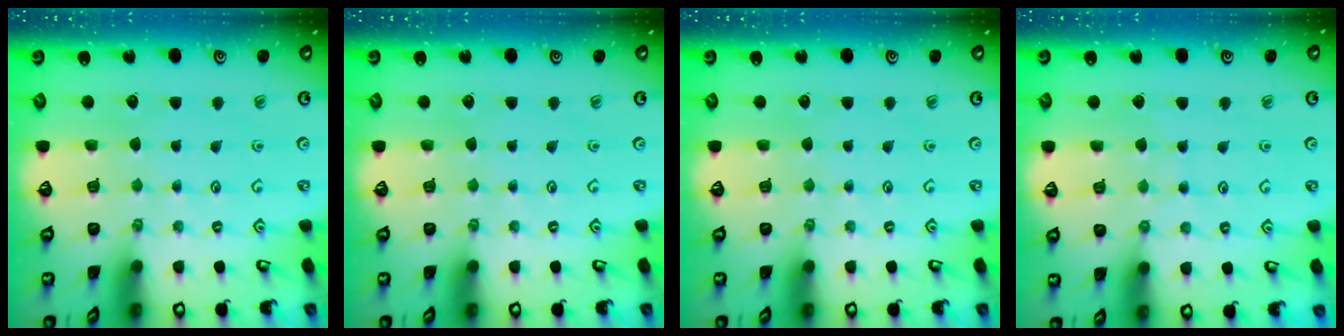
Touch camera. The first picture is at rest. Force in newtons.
{"total": 0.0}
{"total": 0.0}
{"total": 3.1, "press": 3.1, "slide": 0.4}